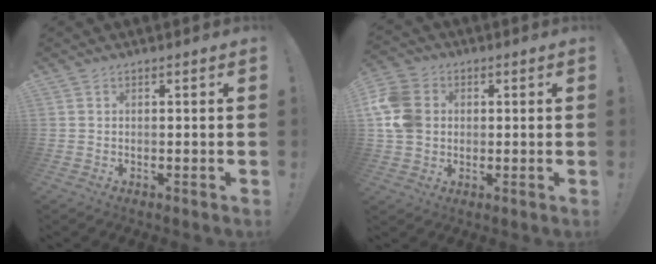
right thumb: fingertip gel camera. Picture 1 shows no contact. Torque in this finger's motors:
{"motor_torque": [0.20, 0.23, 0.20, 0.48, 0.08]}